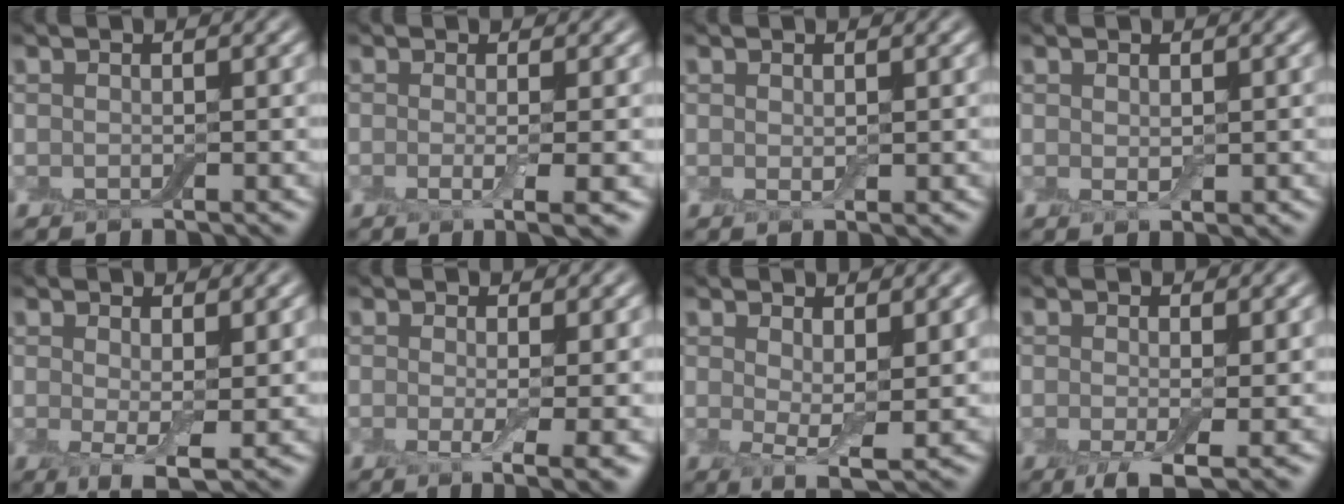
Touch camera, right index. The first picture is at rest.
{"total": 3.1, "force": [-0.4, 0.6, 3.0], "torque": [-0.046, -0.009, -0.007]}
{"total": 0.8, "force": [0.3, 0.3, 0.7], "torque": [-0.012, -0.002, 0.006]}
{"total": 1.1, "force": [0.3, 0.5, 0.9], "torque": [-0.017, -0.003, 0.008]}
{"total": 4.5, "force": [0.6, 1.6, 4.1], "torque": [-0.070, -0.017, 0.013]}
{"total": 4.0, "force": [0.0, 0.8, 4.0], "torque": [-0.059, -0.015, 0.001]}
{"total": 4.5, "force": [1.2, 1.6, 4.0], "torque": [-0.069, -0.019, 0.024]}
{"total": 4.3, "force": [-0.9, 1.4, 3.9], "torque": [-0.069, -0.016, -0.017]}